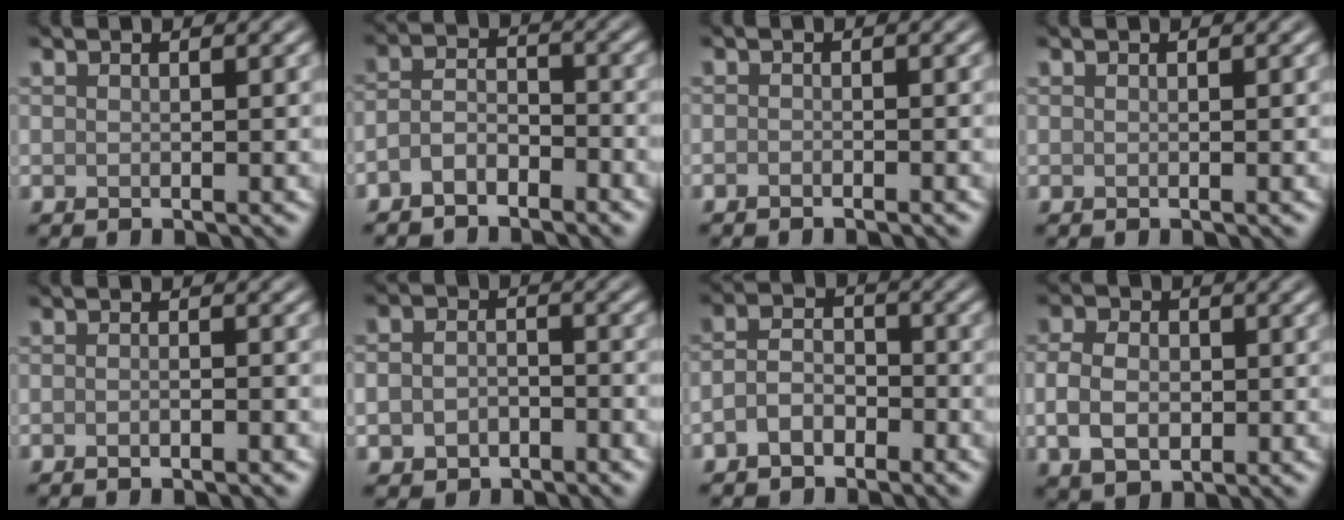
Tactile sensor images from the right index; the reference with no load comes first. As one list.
[{"total": 2.9, "force": [-2.0, 1.5, 1.5], "torque": [-0.032, 0.006, -0.049]}, {"total": 0.7, "force": [-0.6, 0.1, 0.3], "torque": [-0.004, -0.001, -0.011]}, {"total": 0.0}, {"total": 1.7, "force": [-0.9, 0.5, 1.3], "torque": [-0.009, 0.005, -0.019]}, {"total": 3.9, "force": [-1.8, 2.9, 1.9], "torque": [-0.022, -0.007, -0.034]}, {"total": 3.2, "force": [-1.7, 2.0, 1.7], "torque": [-0.032, 0.008, -0.042]}, {"total": 4.9, "force": [-0.5, 3.6, 3.3], "torque": [-0.065, -0.003, -0.009]}]